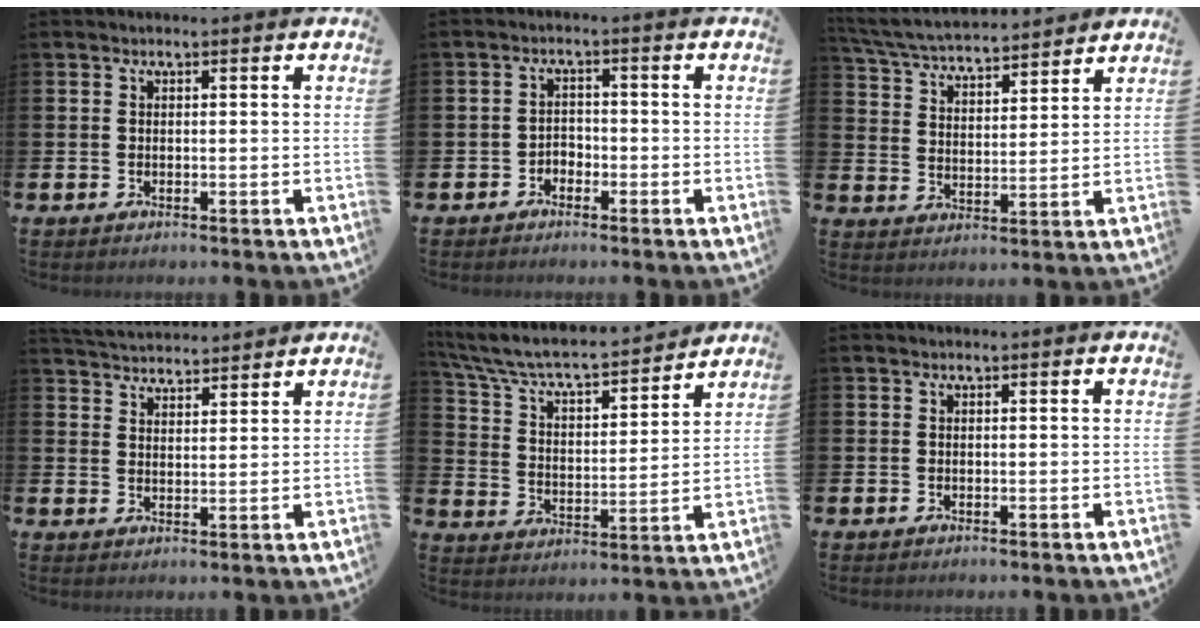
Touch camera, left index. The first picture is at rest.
{"total": 1.9, "force": [-1.6, 1.0, 0.0], "torque": [-0.013, 0.006, -0.034]}
{"total": 5.3, "force": [5.3, 0.4, 0.9], "torque": [-0.045, -0.036, 0.091]}
{"total": 4.2, "force": [4.2, 0.4, -0.2], "torque": [-0.017, -0.022, 0.078]}
{"total": 7.5, "force": [6.8, 1.5, 2.7], "torque": [-0.089, -0.052, 0.114]}
{"total": 0.0}